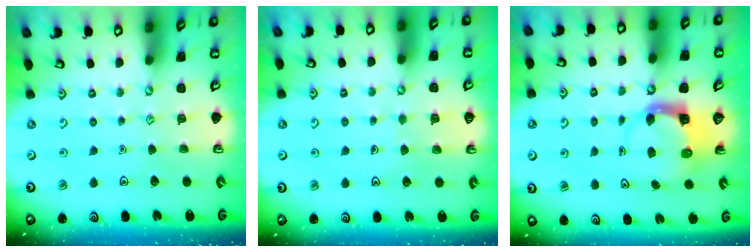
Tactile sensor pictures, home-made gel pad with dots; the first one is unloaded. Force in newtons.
{"total": 3.4, "press": 3.4, "slide": 0.3}
{"total": 3.6, "press": 3.6, "slide": 0.6}